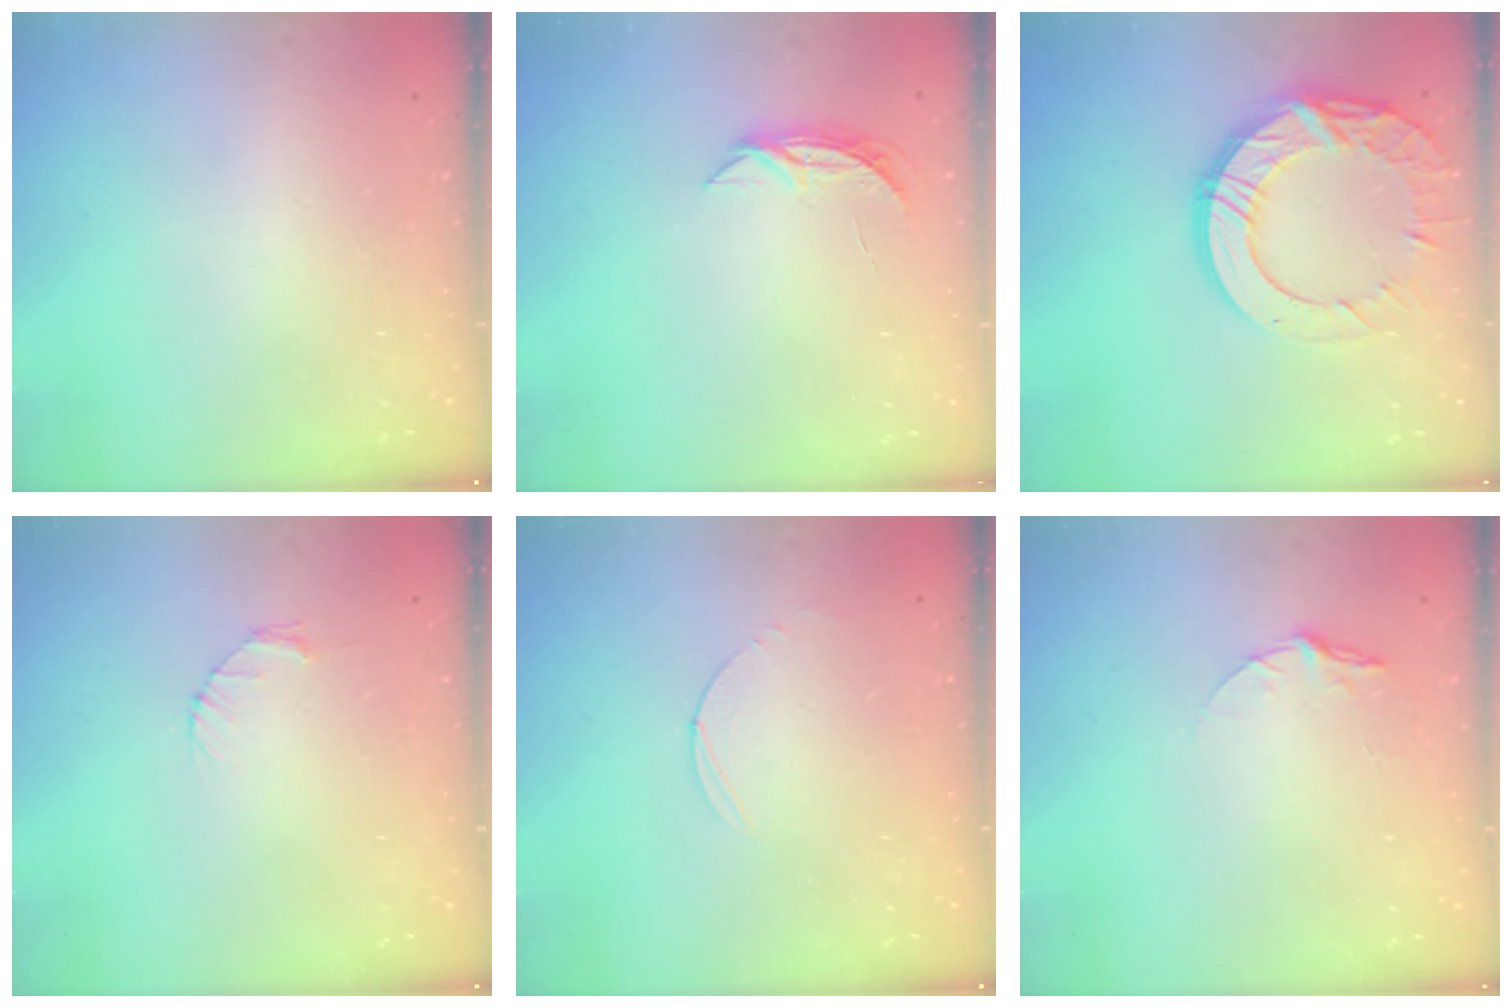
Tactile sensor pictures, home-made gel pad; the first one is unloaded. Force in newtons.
{"total": 4.8, "press": 4.7, "slide": 0.5}
{"total": 17.0, "press": 17.0, "slide": 1.2}
{"total": 2.7, "press": 2.7, "slide": 0.4}
{"total": 3.0, "press": 3.0, "slide": 0.3}
{"total": 4.6, "press": 4.6, "slide": 0.4}